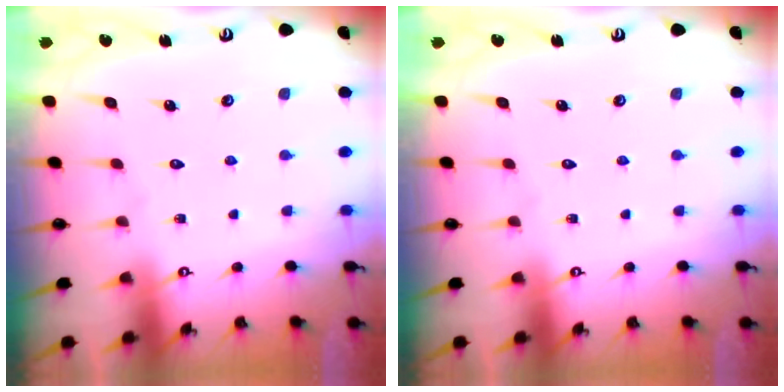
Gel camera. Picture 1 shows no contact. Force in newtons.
{"total": 0.0}